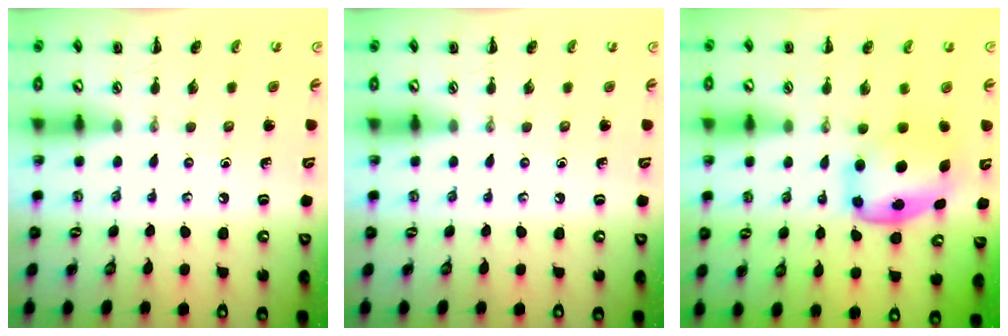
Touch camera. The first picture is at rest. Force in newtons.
{"total": 0.0}
{"total": 6.1, "press": 6.0, "slide": 0.8}